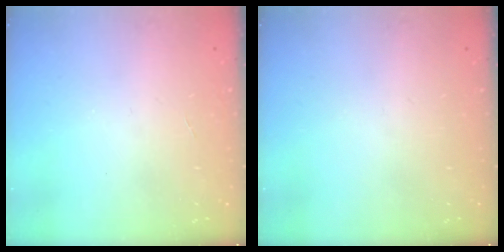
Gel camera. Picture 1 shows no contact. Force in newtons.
{"total": 0.0}